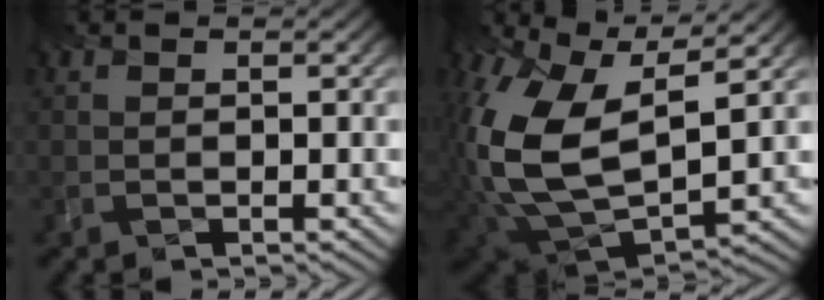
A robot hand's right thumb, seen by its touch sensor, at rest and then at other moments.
{"total": 13.9, "force": [0.6, 8.6, 10.9], "torque": [-0.284, -0.025, 0.035]}